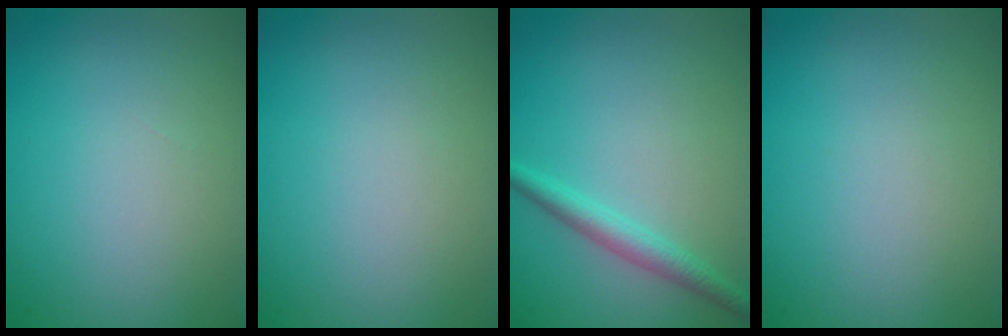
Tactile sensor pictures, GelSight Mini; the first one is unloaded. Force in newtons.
{"total": 0.0}
{"total": 2.3, "press": 2.3, "slide": 0.1}
{"total": 0.0}